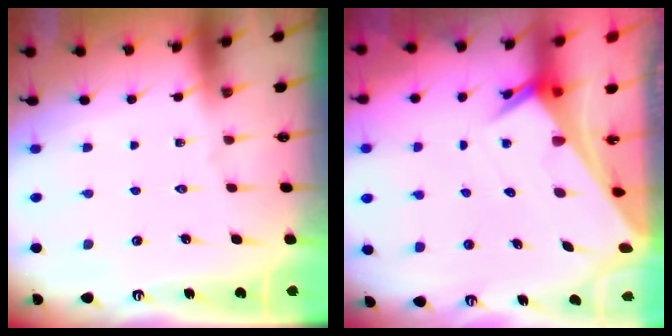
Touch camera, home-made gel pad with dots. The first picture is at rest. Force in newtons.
{"total": 4.0, "press": 4.0, "slide": 0.3}